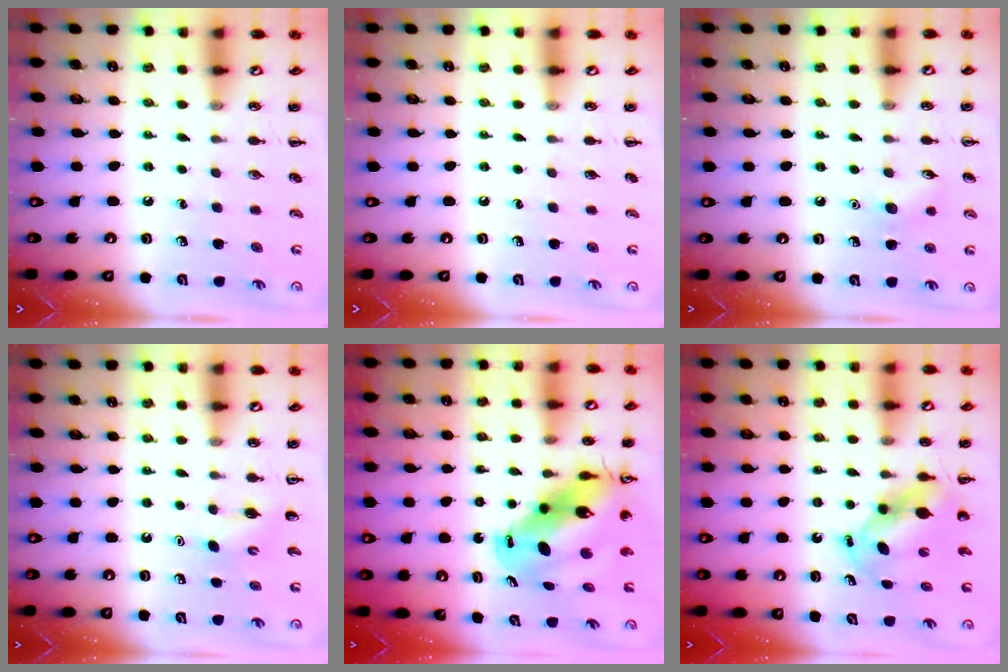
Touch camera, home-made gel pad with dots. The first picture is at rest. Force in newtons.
{"total": 0.0}
{"total": 6.5, "press": 6.3, "slide": 1.4}
{"total": 2.3, "press": 2.2, "slide": 0.7}
{"total": 12.6, "press": 12.0, "slide": 3.7}
{"total": 5.5, "press": 5.3, "slide": 1.4}